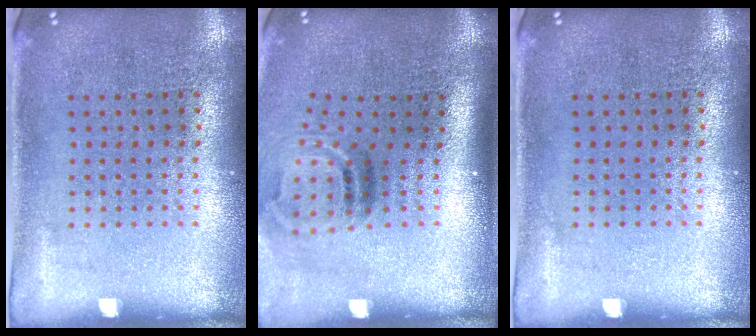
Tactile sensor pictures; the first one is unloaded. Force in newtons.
{"total": 2.0, "press": 1.3, "slide": 1.6}
{"total": 0.0}